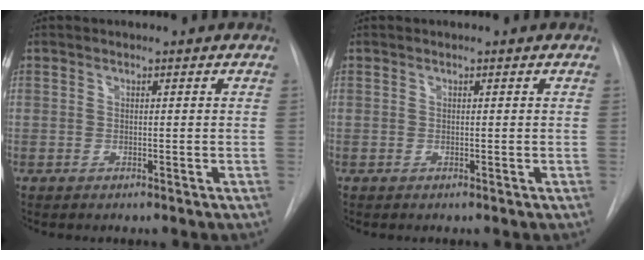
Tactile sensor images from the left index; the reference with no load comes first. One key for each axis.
{"total": 0.0}